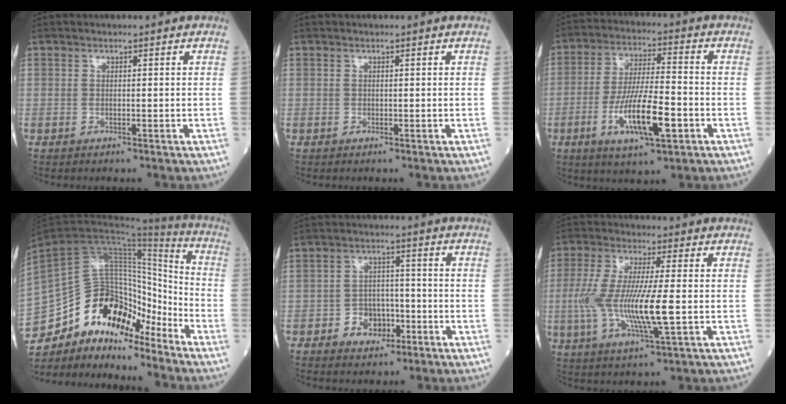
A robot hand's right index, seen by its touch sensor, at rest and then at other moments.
{"total": 0.0}
{"total": 12.0, "force": [-4.0, 2.4, 11.1], "torque": [-0.212, -0.009, -0.069]}
{"total": 20.5, "force": [-16.5, 7.9, 9.1], "torque": [-0.189, 0.049, -0.286]}
{"total": 5.2, "force": [-2.4, 3.8, 2.6], "torque": [-0.040, 0.015, -0.038]}
{"total": 12.0, "force": [-1.4, 1.6, 11.9], "torque": [-0.248, -0.007, -0.029]}